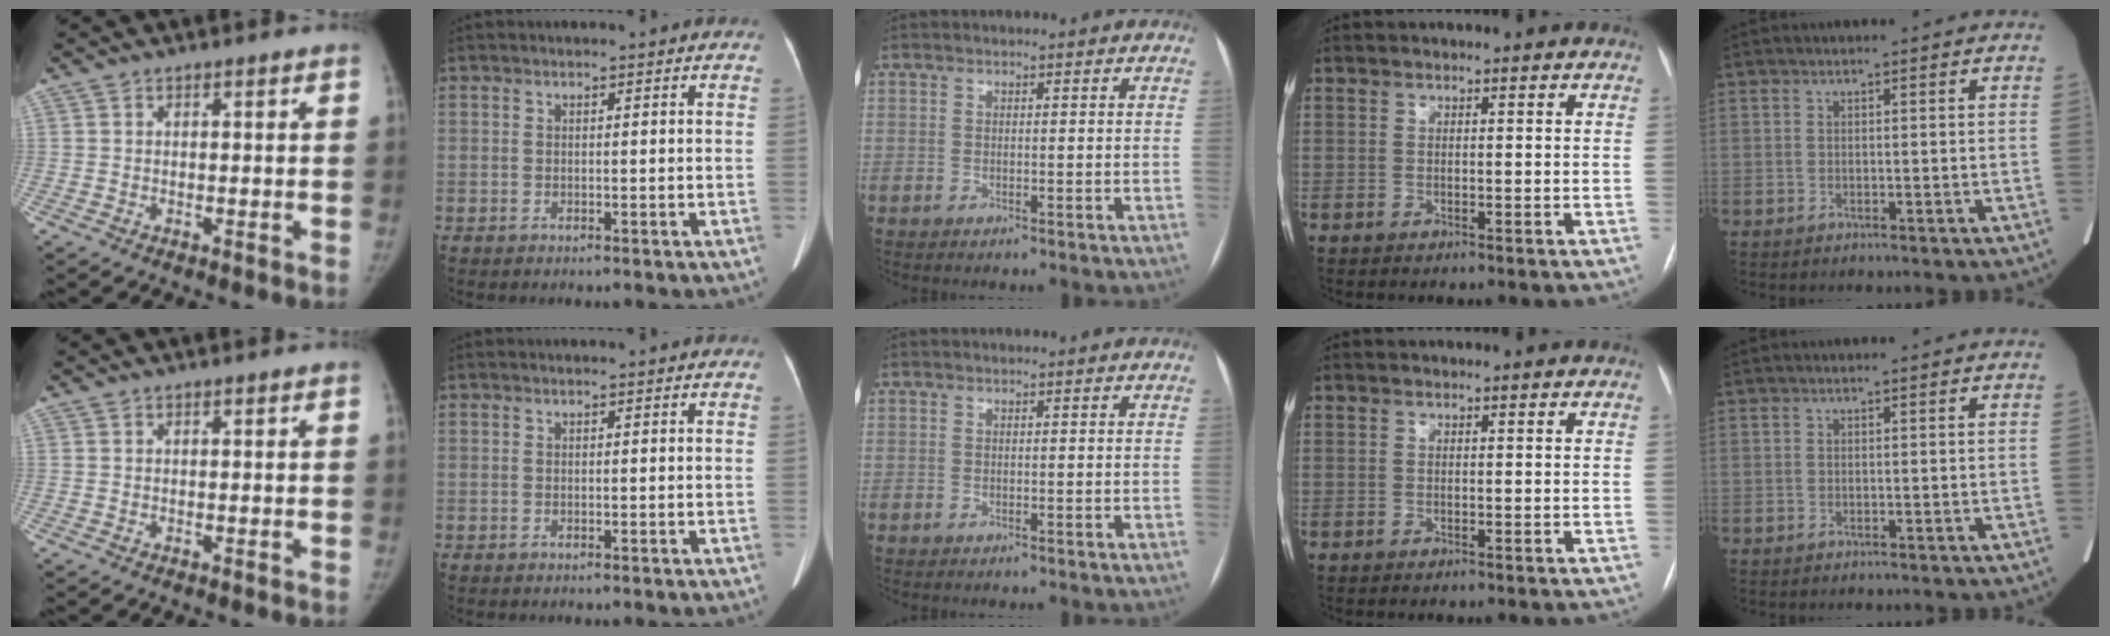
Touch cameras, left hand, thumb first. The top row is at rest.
{}